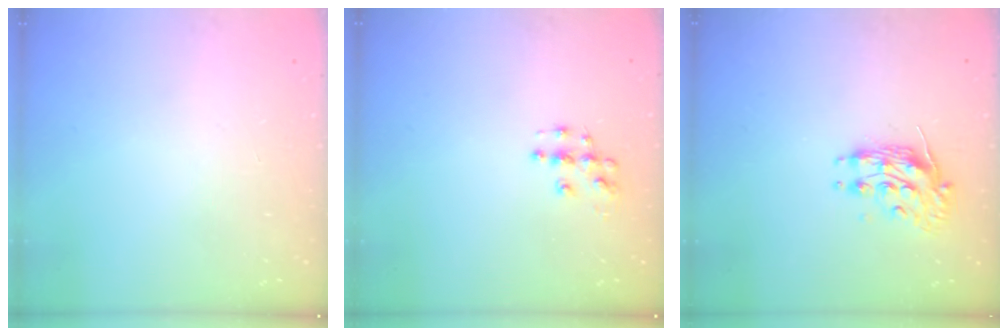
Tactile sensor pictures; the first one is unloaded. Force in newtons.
{"total": 4.8, "press": 4.8, "slide": 0.3}
{"total": 9.8, "press": 9.7, "slide": 0.8}